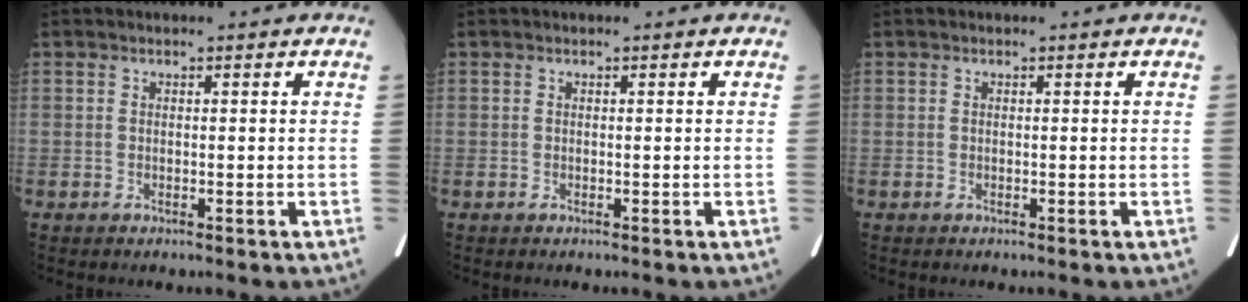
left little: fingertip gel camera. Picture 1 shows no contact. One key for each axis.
{"total": 0.0}
{"total": 0.0}